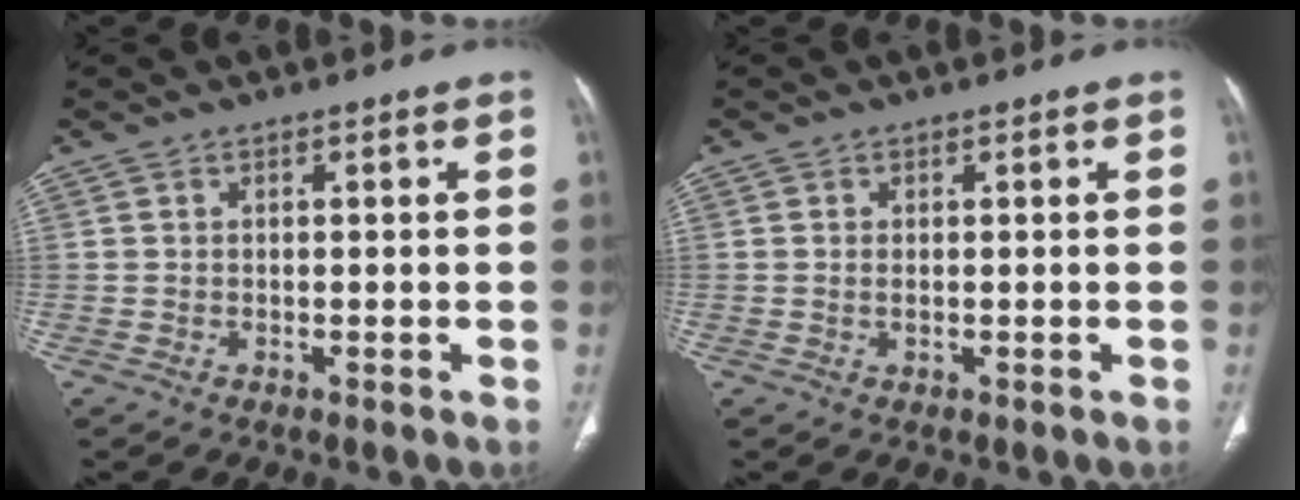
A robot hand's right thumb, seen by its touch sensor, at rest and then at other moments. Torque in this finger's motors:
{"motor_torque": [-0.30, 0.34, -0.06, 0.55, -0.05]}